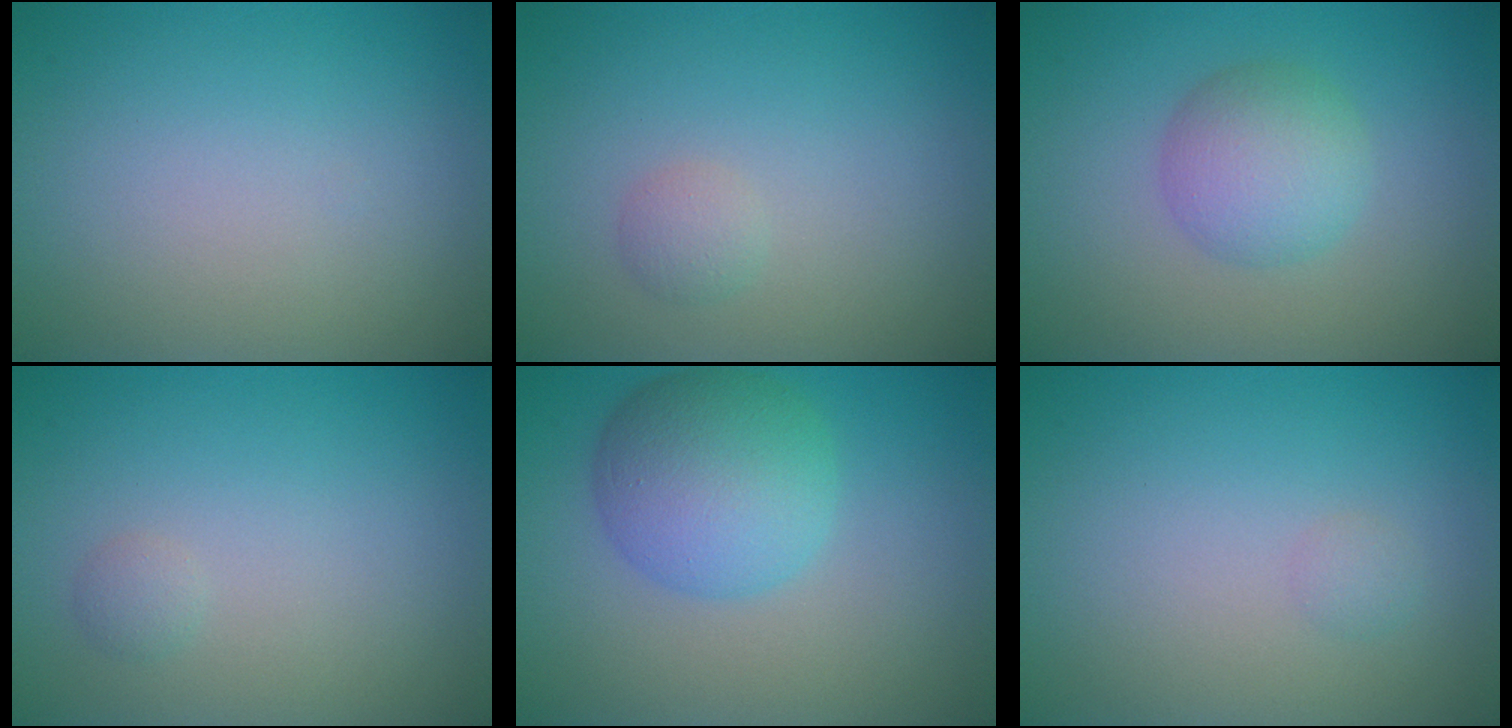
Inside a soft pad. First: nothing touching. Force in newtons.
{"total": 1.1, "press": 1.1, "slide": 0.0}
{"total": 3.9, "press": 3.9, "slide": 0.1}
{"total": 0.7, "press": 0.7, "slide": 0.0}
{"total": 6.3, "press": 6.3, "slide": 0.2}
{"total": 0.7, "press": 0.7, "slide": 0.0}